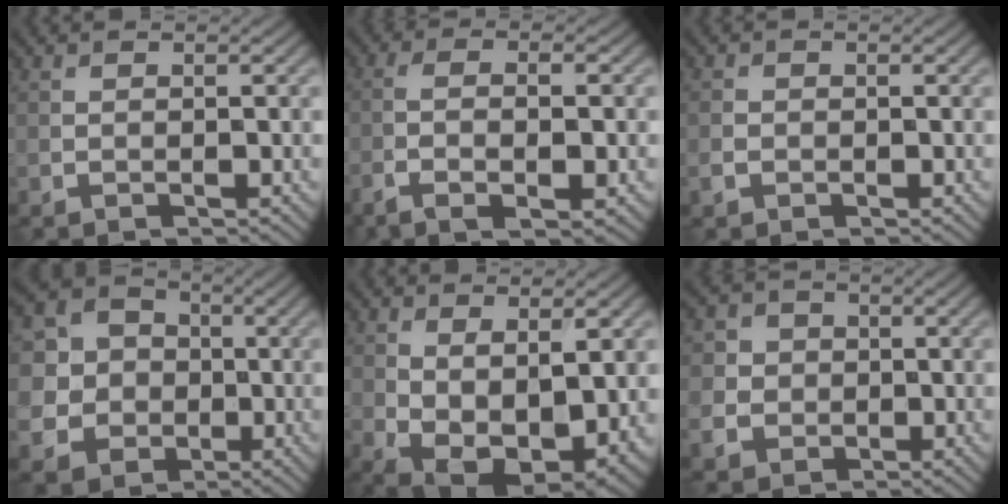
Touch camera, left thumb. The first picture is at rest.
{"total": 5.5, "force": [-2.3, 1.5, 4.8], "torque": [-0.097, -0.005, -0.041]}
{"total": 1.7, "force": [-0.5, 1.4, 0.7], "torque": [-0.019, -0.004, -0.016]}
{"total": 10.3, "force": [0.0, 9.7, 3.6], "torque": [-0.133, -0.002, -0.020]}
{"total": 9.3, "force": [-0.4, 5.2, 7.6], "torque": [-0.153, -0.029, 0.015]}
{"total": 5.0, "force": [0.1, 4.9, 1.2], "torque": [-0.042, 0.005, -0.012]}